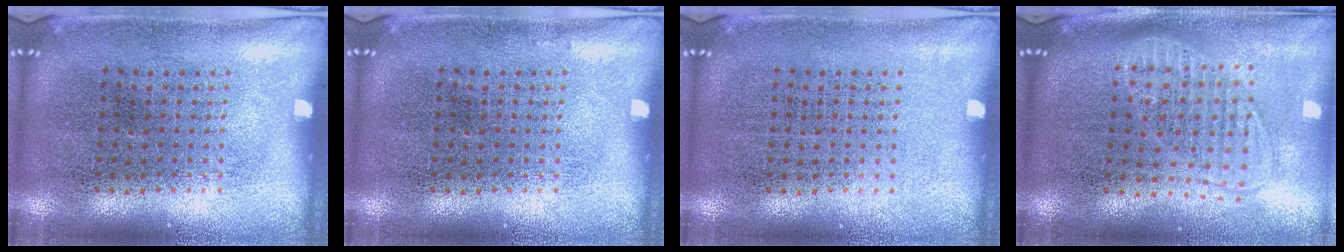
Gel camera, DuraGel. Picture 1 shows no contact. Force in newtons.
{"total": 0.0}
{"total": 0.0}
{"total": 1.8, "press": 1.4, "slide": 1.0}